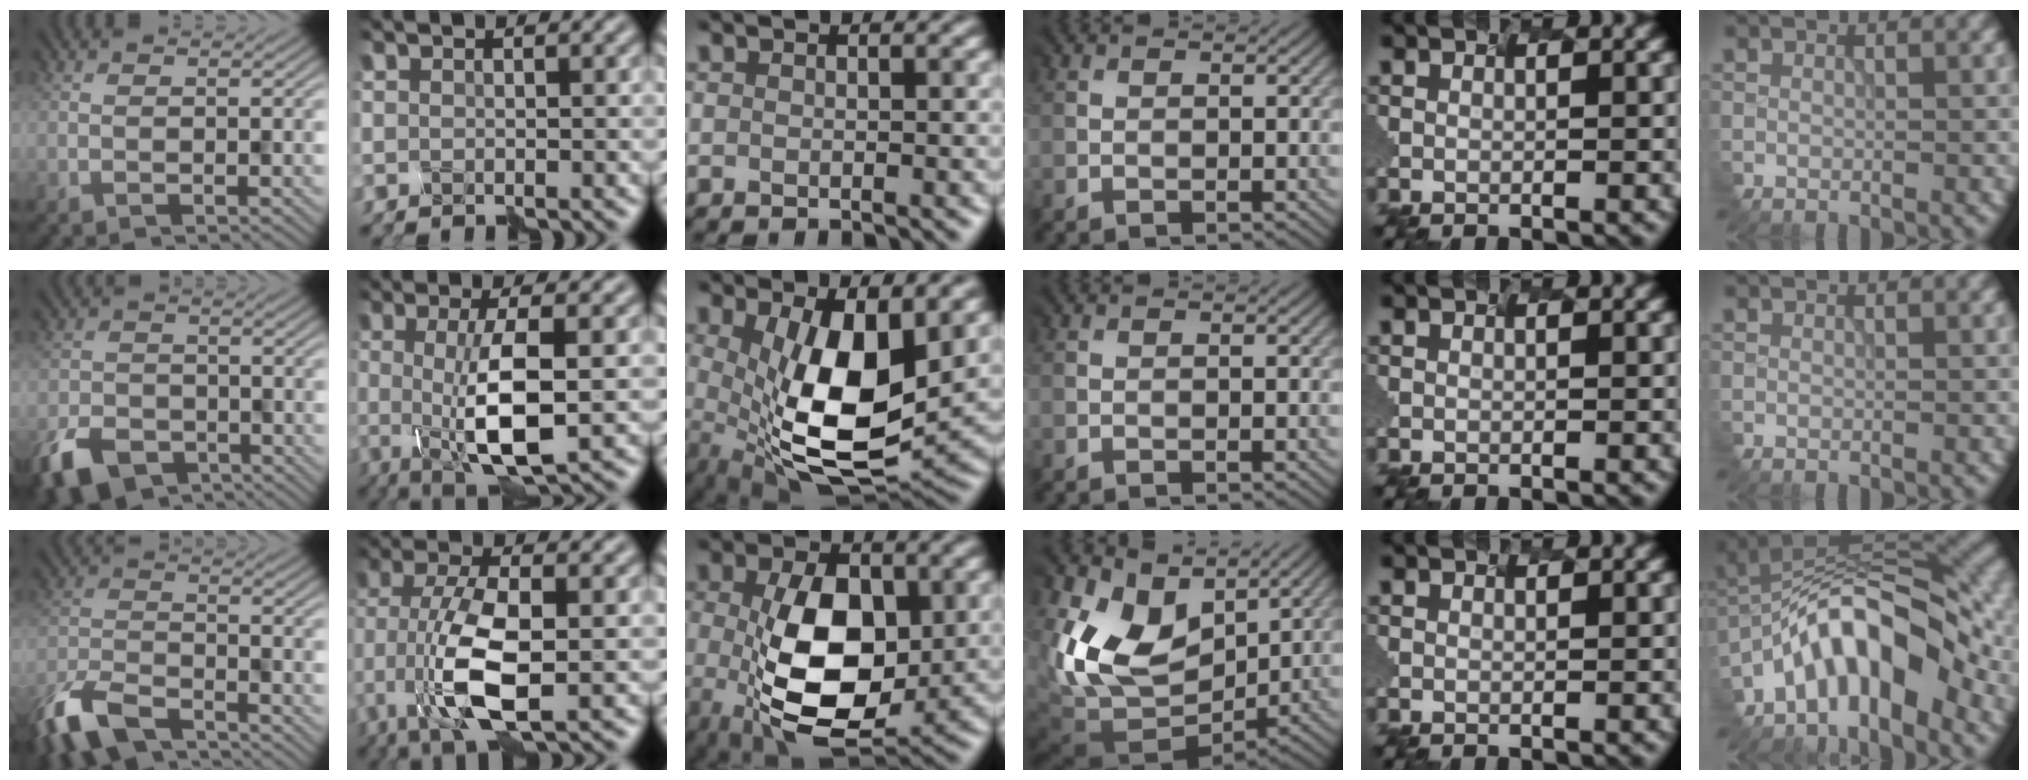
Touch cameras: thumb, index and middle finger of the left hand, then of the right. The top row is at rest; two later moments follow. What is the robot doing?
{"motion": "disassemble", "object": "markers"}